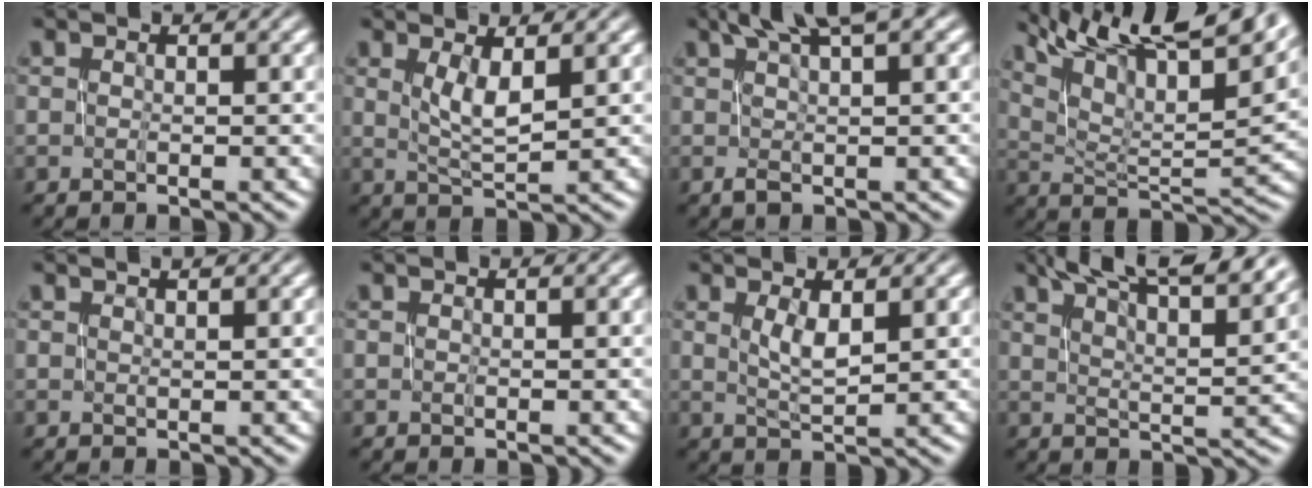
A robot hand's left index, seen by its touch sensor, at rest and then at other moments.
{"total": 2.8, "force": [0.9, 0.8, 2.5], "torque": [-0.050, -0.001, 0.022]}
{"total": 4.2, "force": [2.1, 0.7, 3.5], "torque": [-0.056, 0.009, 0.032]}
{"total": 15.4, "force": [10.9, 4.2, 10.1], "torque": [-0.166, 0.018, 0.170]}
{"total": 0.5, "force": [0.4, 0.0, 0.3], "torque": [-0.002, 0.004, 0.007]}
{"total": 0.0}
{"total": 2.1, "force": [0.8, 0.6, 1.9], "torque": [-0.040, 0.001, 0.018]}
{"total": 12.7, "force": [9.7, 3.1, 7.6], "torque": [-0.096, 0.026, 0.111]}